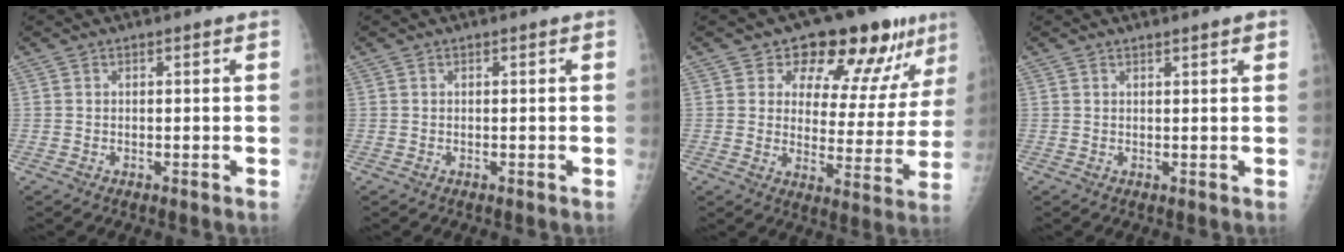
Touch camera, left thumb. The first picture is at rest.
{"total": 0.0}
{"total": 15.8, "force": [10.7, 7.7, 8.8], "torque": [-0.058, -0.056, 0.138]}
{"total": 1.5, "force": [1.0, 0.1, 1.0], "torque": [-0.012, -0.005, 0.014]}